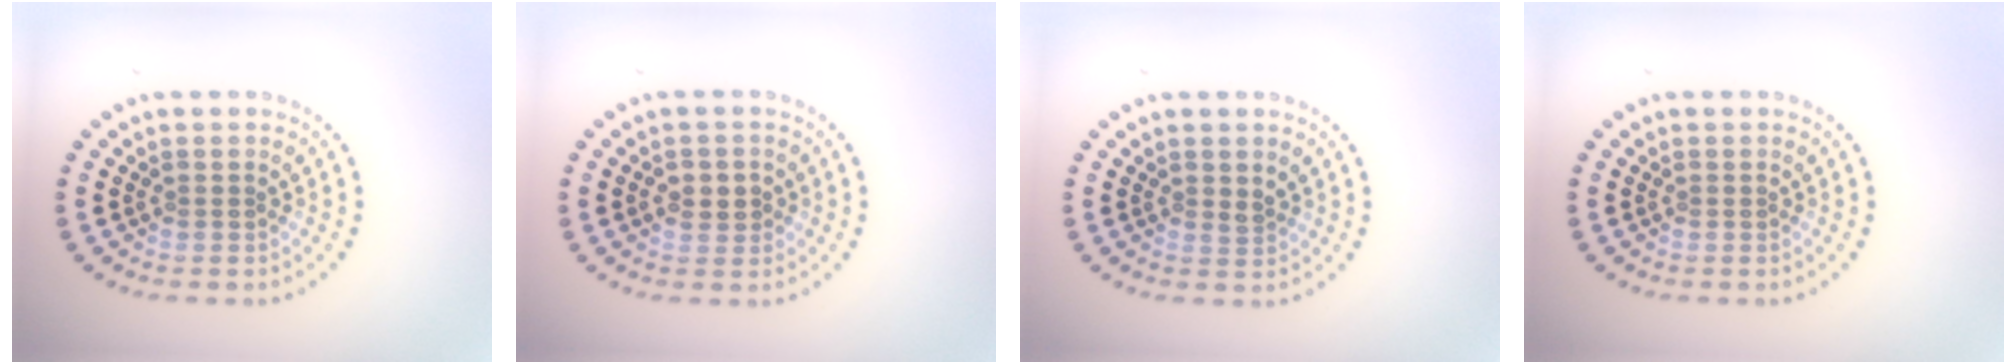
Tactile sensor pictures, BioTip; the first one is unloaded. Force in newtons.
{"total": 1.8, "press": 1.8, "slide": 0.3}
{"total": 0.9, "press": 0.7, "slide": 0.5}
{"total": 0.0}